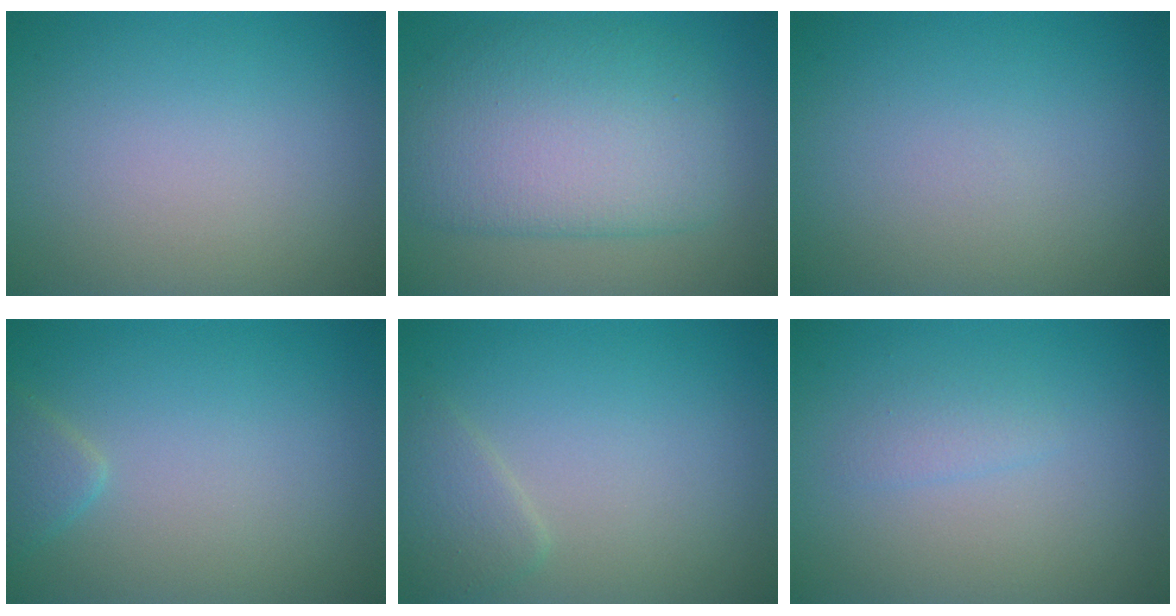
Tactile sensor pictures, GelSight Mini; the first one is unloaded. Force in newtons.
{"total": 7.9, "press": 7.8, "slide": 0.3}
{"total": 0.0}
{"total": 1.5, "press": 1.5, "slide": 0.2}
{"total": 1.8, "press": 1.8, "slide": 0.1}
{"total": 1.1, "press": 1.1, "slide": 0.1}